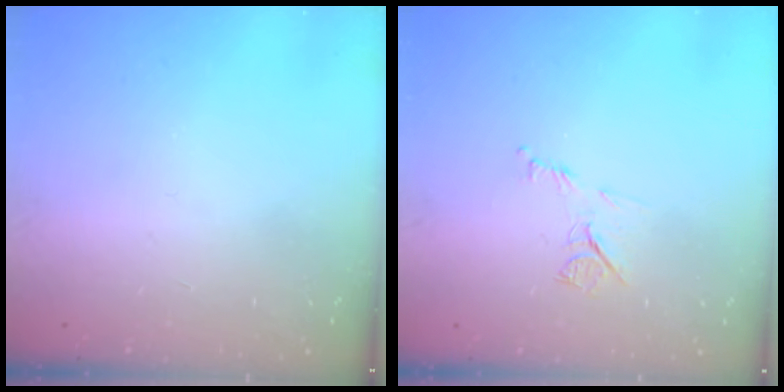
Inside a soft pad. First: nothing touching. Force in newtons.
{"total": 6.6, "press": 6.5, "slide": 0.9}